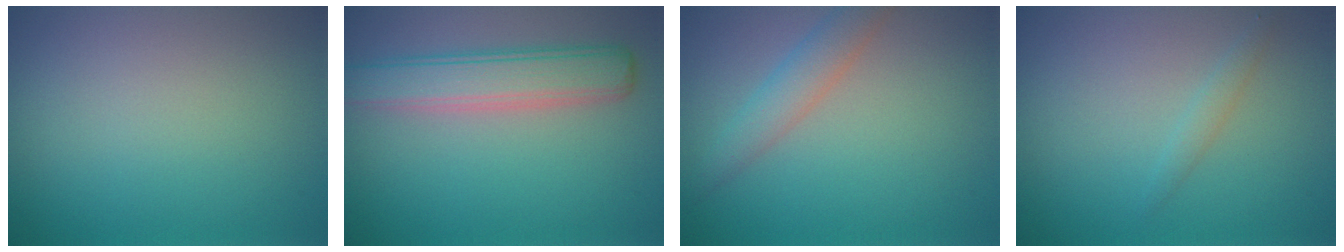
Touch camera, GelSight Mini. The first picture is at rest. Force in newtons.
{"total": 4.5, "press": 4.5, "slide": 0.3}
{"total": 2.7, "press": 2.7, "slide": 0.1}
{"total": 0.9, "press": 0.9, "slide": 0.1}